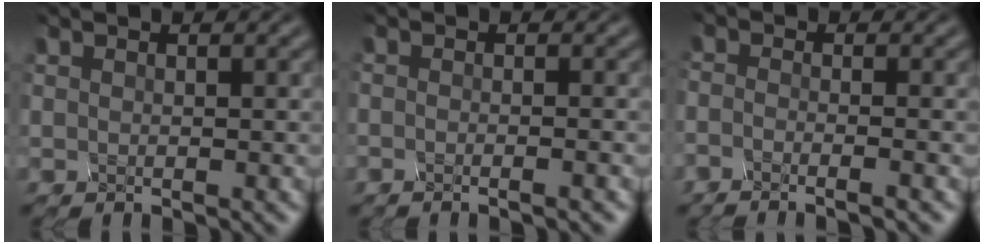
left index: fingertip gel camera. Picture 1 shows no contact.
{"total": 1.3, "force": [-0.8, 0.6, 0.9], "torque": [-0.005, 0.002, -0.031]}
{"total": 2.3, "force": [-1.7, 0.9, 1.3], "torque": [0.008, -0.001, -0.052]}